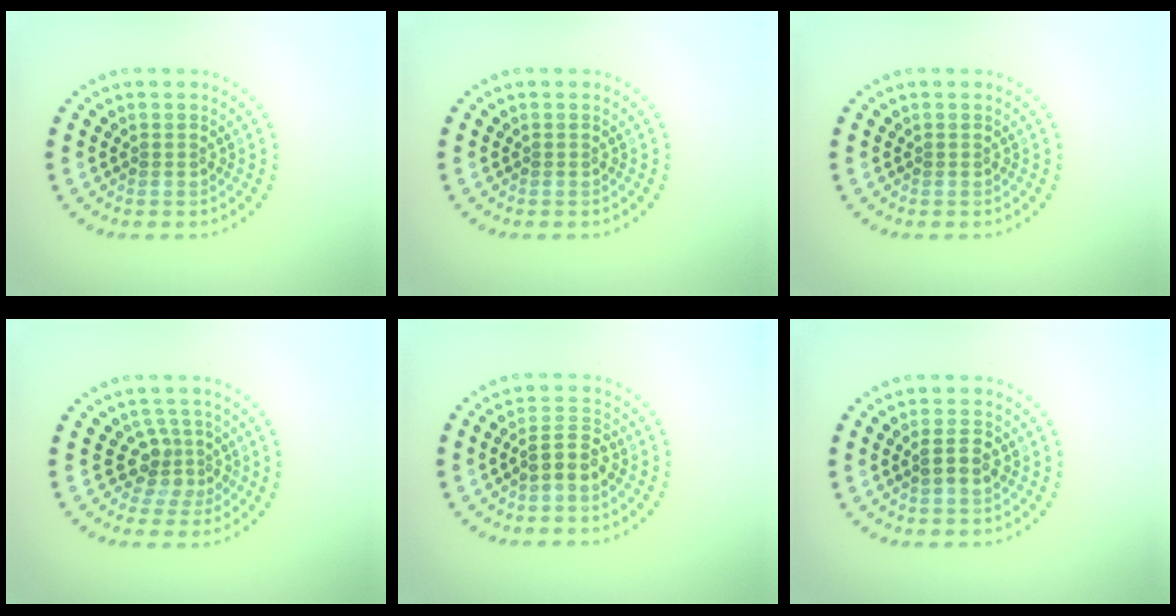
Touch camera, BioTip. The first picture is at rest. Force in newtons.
{"total": 0.0}
{"total": 0.0}
{"total": 2.9, "press": 2.2, "slide": 2.0}
{"total": 2.7, "press": 2.5, "slide": 1.0}
{"total": 2.4, "press": 2.4, "slide": 0.3}